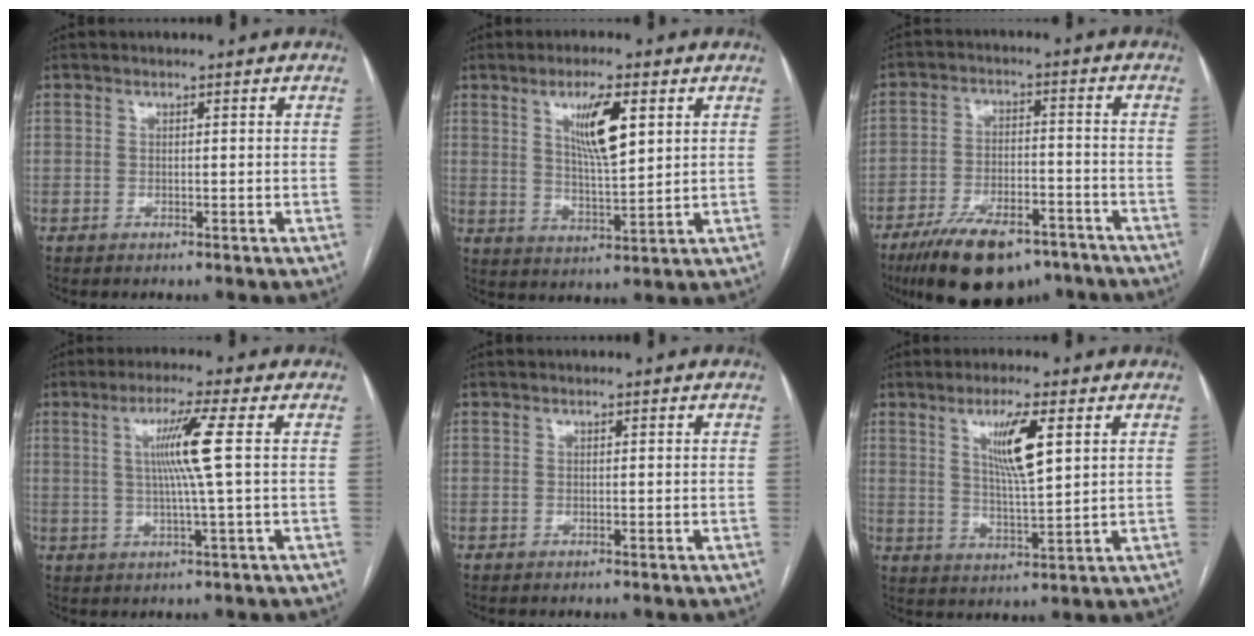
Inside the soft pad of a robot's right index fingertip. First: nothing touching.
{"total": 8.4, "force": [3.5, 2.0, 7.4], "torque": [-0.132, -0.002, 0.064]}
{"total": 15.0, "force": [-11.2, 5.5, 8.4], "torque": [-0.144, -0.002, -0.179]}
{"total": 7.0, "force": [1.2, -1.6, 6.7], "torque": [-0.127, 0.001, 0.028]}
{"total": 0.0}
{"total": 7.7, "force": [3.1, 0.6, 7.0], "torque": [-0.131, -0.006, 0.057]}